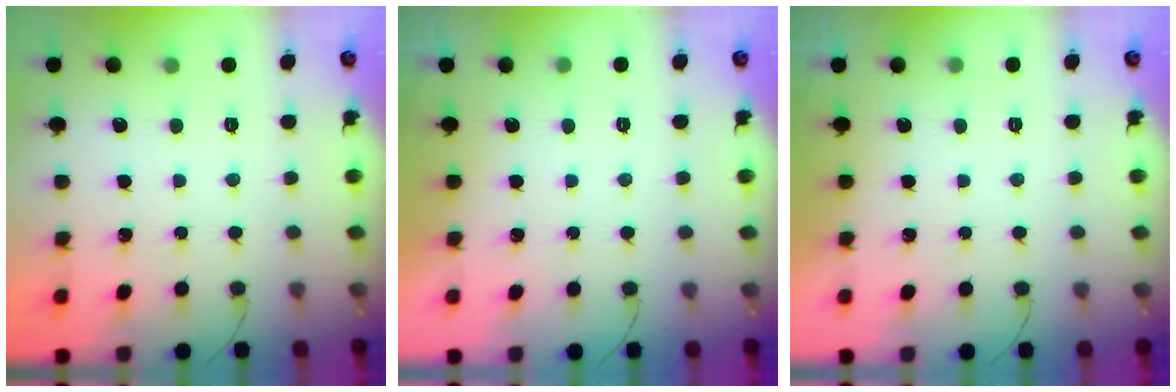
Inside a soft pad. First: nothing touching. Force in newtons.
{"total": 0.0}
{"total": 0.0}